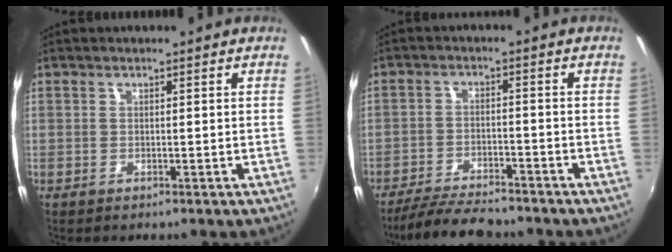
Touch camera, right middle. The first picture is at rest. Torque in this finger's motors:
{"motor_torque": [0.51, -0.51, 0.13, 0.09]}